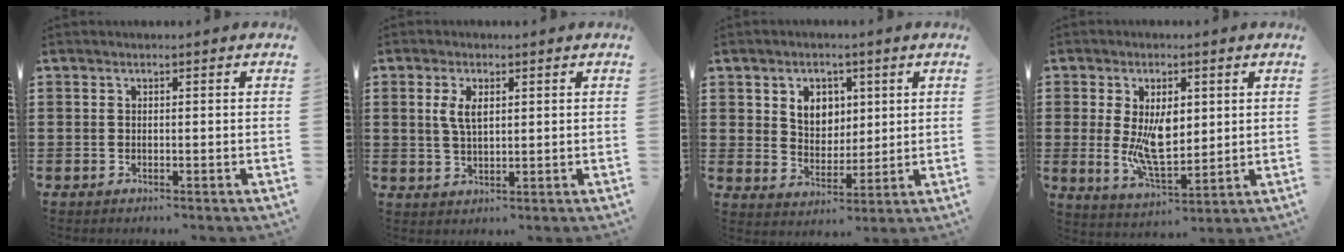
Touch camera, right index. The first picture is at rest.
{"total": 3.9, "force": [1.0, 1.8, 3.3], "torque": [-0.071, 0.007, 0.017]}
{"total": 5.3, "force": [2.1, 4.4, 2.2], "torque": [-0.056, 0.012, 0.036]}
{"total": 8.3, "force": [1.1, 4.3, 7.0], "torque": [-0.117, -0.004, 0.017]}